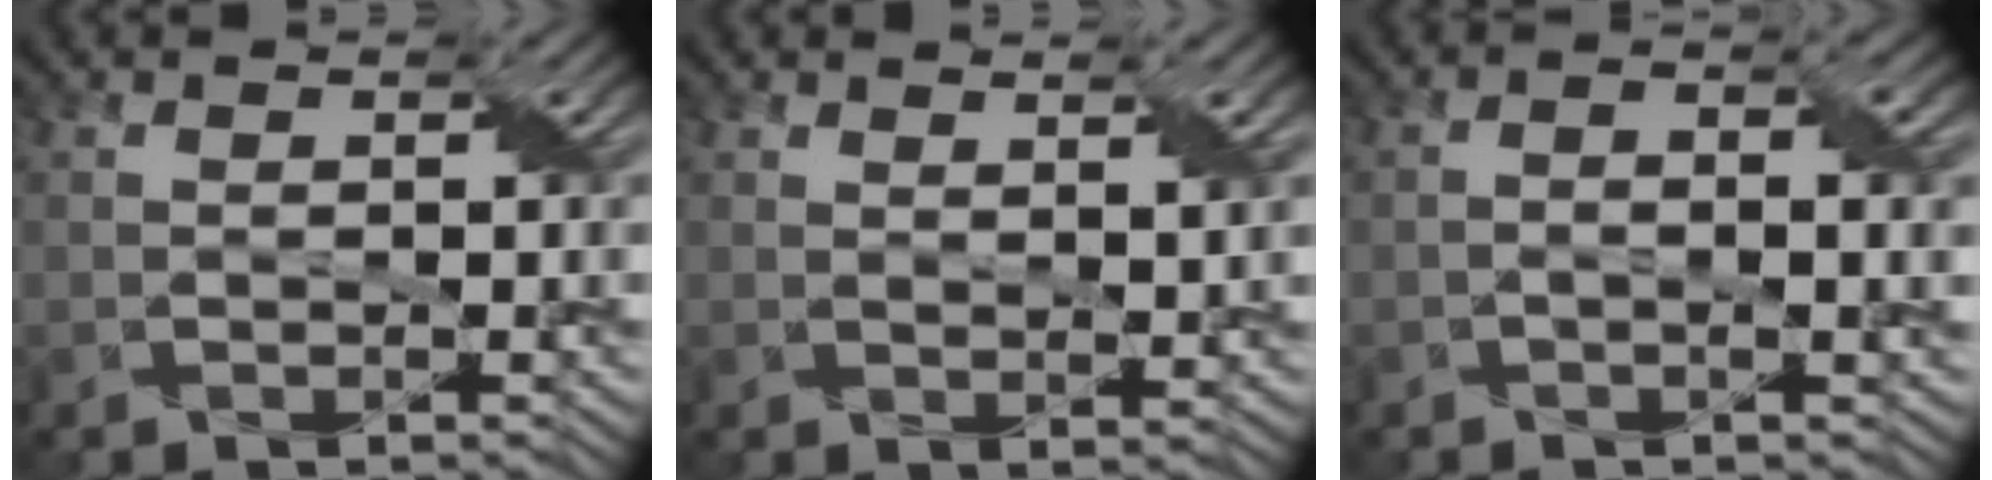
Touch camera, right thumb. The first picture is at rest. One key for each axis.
{"total": 2.5, "fx": 1.8, "fy": 0.4, "fz": 1.7, "tx": -0.033, "ty": -0.004, "tz": 0.033}
{"total": 3.4, "fx": -0.2, "fy": 1.0, "fz": 3.2, "tx": -0.061, "ty": 0.002, "tz": -0.004}